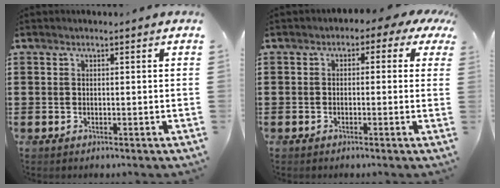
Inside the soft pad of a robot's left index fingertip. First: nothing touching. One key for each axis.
{"total": 2.0, "fx": -1.0, "fy": 1.5, "fz": 0.9, "tx": -0.021, "ty": 0.010, "tz": -0.023}